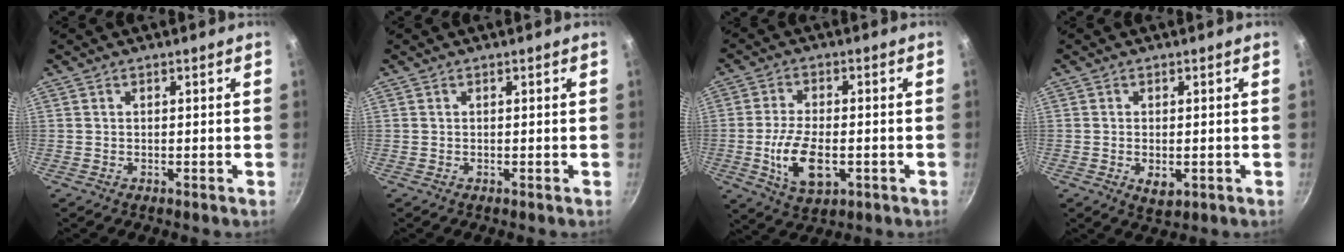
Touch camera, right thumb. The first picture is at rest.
{"total": 0.0}
{"total": 9.9, "force": [-2.2, 5.2, 8.1], "torque": [-0.148, 0.002, -0.033]}
{"total": 3.2, "force": [-0.8, 1.8, 2.5], "torque": [-0.039, -0.003, -0.007]}